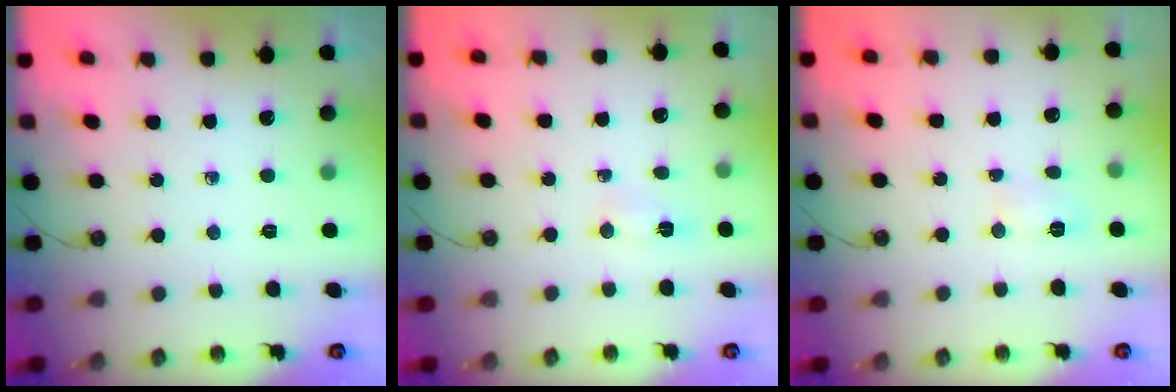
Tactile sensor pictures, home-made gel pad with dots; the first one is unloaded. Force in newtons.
{"total": 2.7, "press": 2.6, "slide": 0.3}
{"total": 4.2, "press": 4.2, "slide": 0.6}